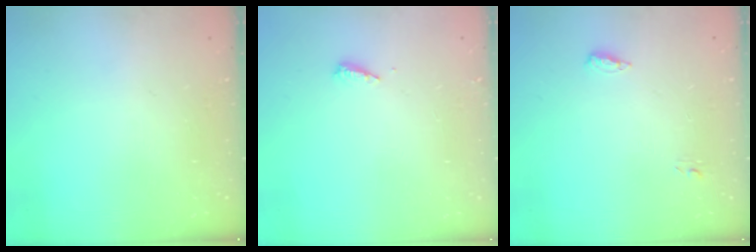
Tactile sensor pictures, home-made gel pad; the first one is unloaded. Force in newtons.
{"total": 3.6, "press": 3.6, "slide": 0.3}
{"total": 4.9, "press": 4.6, "slide": 1.5}